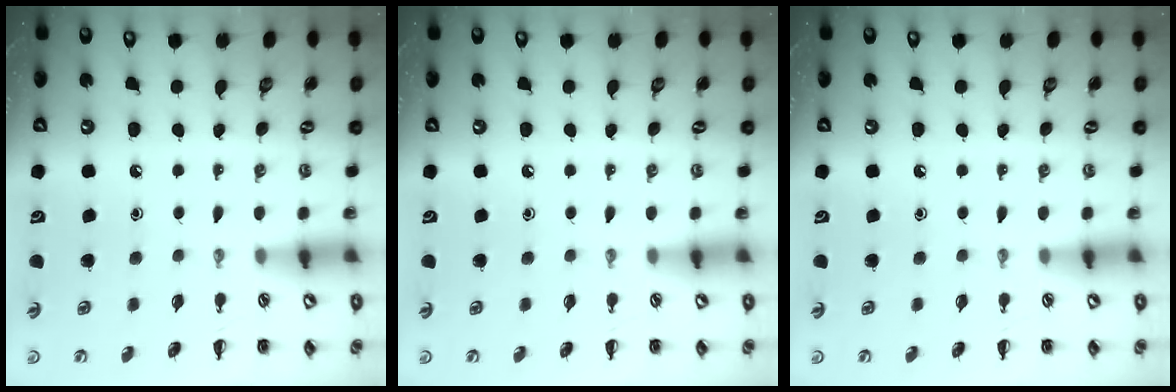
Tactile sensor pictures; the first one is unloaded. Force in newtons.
{"total": 0.0}
{"total": 0.0}